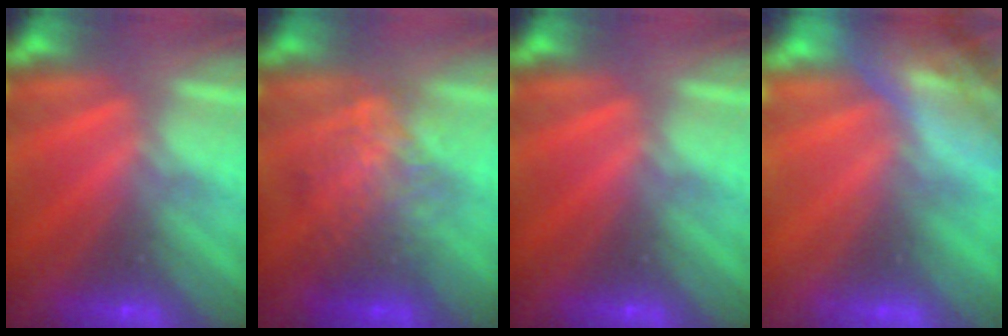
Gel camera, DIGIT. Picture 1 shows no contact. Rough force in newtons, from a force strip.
{"total": 2.2}
{"total": 0.0}
{"total": 7.9}